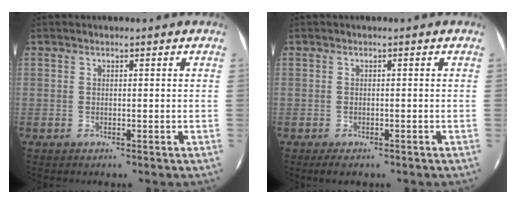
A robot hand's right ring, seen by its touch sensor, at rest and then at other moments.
{"total": 2.4, "force": [-1.7, 1.0, 1.3], "torque": [-0.026, -0.007, -0.026]}